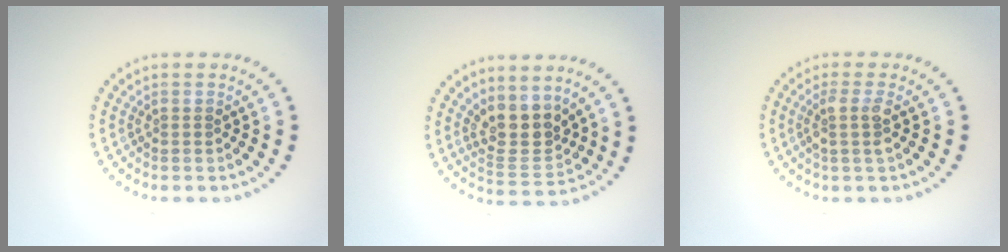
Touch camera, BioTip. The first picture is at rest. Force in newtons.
{"total": 3.8, "press": 3.3, "slide": 1.9}
{"total": 2.2, "press": 1.7, "slide": 1.4}